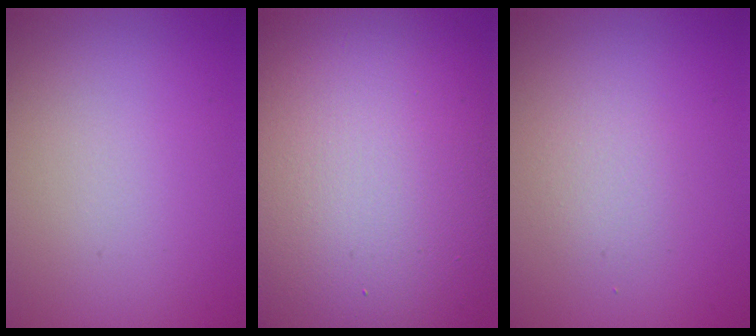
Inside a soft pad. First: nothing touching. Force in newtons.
{"total": 18.4, "press": 18.3, "slide": 1.2}
{"total": 1.3, "press": 1.3, "slide": 0.1}